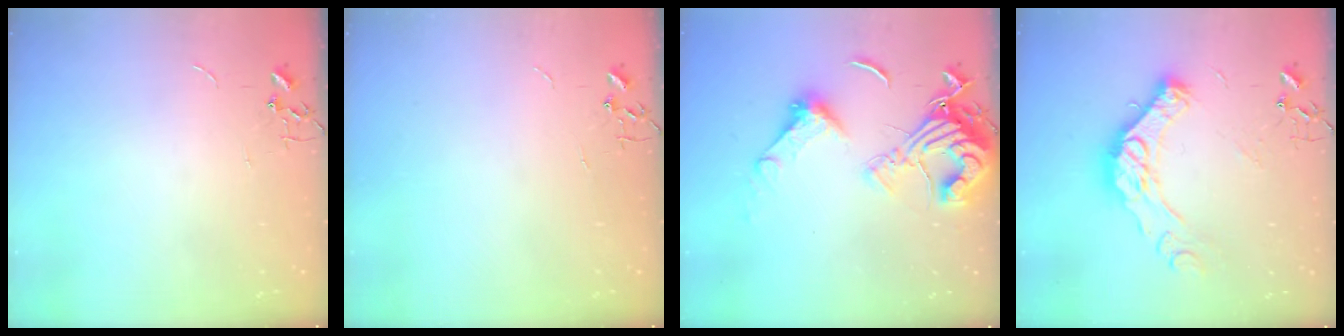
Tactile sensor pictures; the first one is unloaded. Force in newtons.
{"total": 0.0}
{"total": 17.3, "press": 17.2, "slide": 1.5}
{"total": 16.5, "press": 16.5, "slide": 1.2}